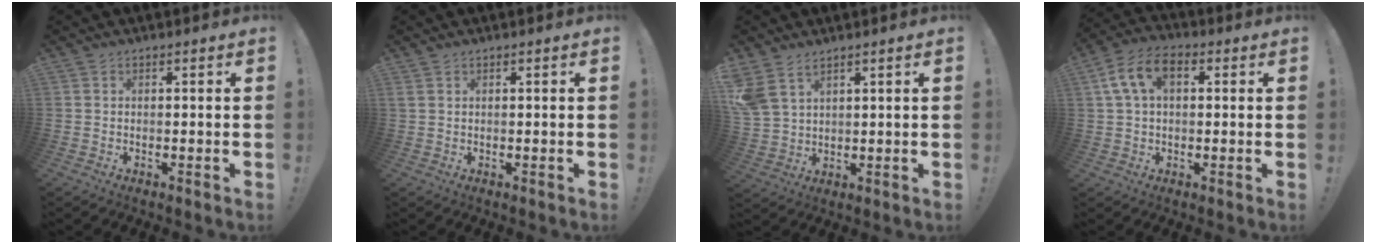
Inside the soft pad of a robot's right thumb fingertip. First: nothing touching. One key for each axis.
{"total": 0.8, "fx": 0.5, "fy": 0.5, "fz": 0.5, "tx": -0.017, "ty": 0.003, "tz": 0.011}
{"total": 6.8, "fx": 4.7, "fy": 3.7, "fz": 3.2, "tx": -0.067, "ty": -0.018, "tz": 0.094}
{"total": 10.1, "fx": 2.6, "fy": 6.3, "fz": 7.4, "tx": -0.138, "ty": 0.010, "tz": 0.050}